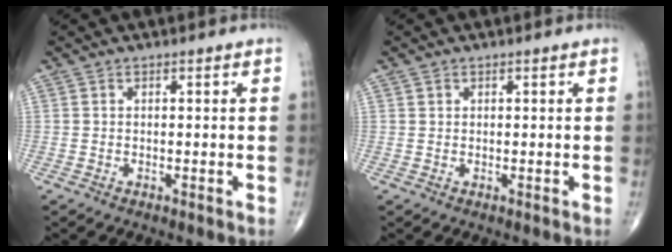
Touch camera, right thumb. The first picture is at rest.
{"total": 0.6, "force": [0.3, 0.5, 0.1], "torque": [0.004, -0.001, 0.005]}